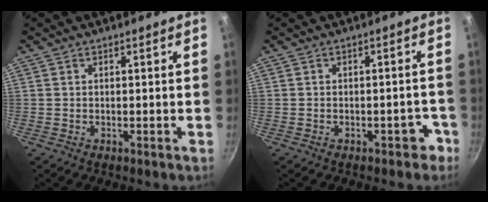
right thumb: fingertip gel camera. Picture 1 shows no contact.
{"total": 3.4, "force": [-2.1, 2.2, 1.7], "torque": [0.008, 0.035, -0.011]}